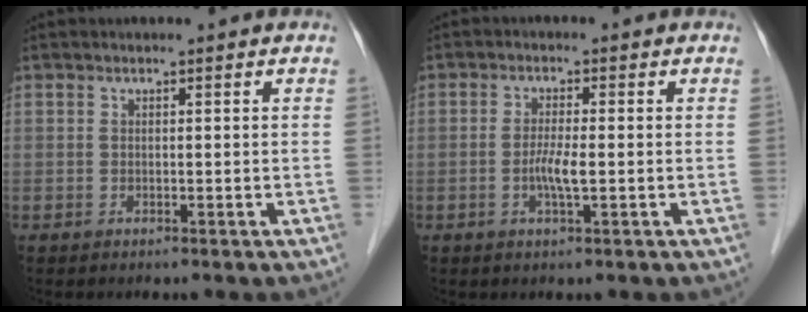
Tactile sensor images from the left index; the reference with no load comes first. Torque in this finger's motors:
{"motor_torque": [0.54, 0.46, 0.12, 0.06]}